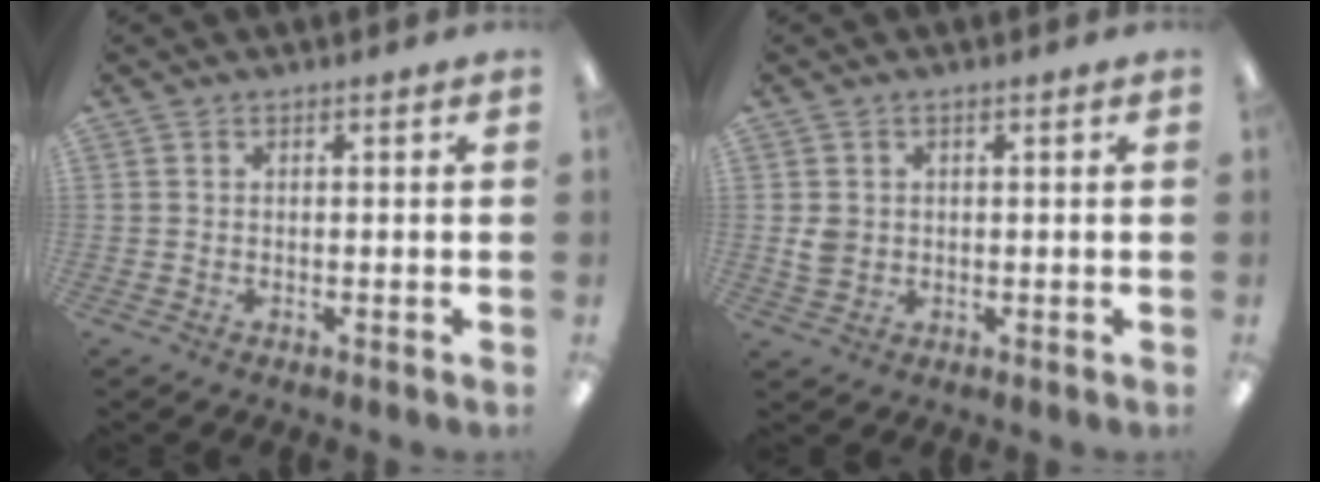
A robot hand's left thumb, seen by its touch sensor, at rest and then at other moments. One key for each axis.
{"total": 3.0, "fx": 0.4, "fy": 2.6, "fz": 1.5, "tx": -0.020, "ty": 0.002, "tz": 0.006}